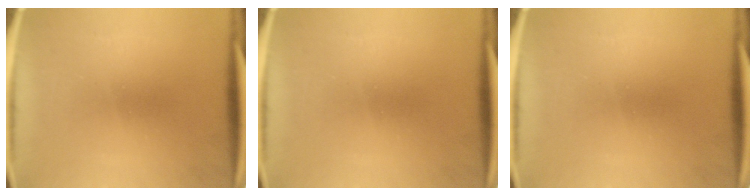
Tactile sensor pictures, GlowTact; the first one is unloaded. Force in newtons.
{"total": 0.0}
{"total": 0.0}